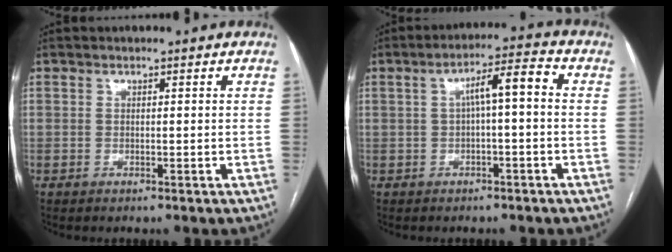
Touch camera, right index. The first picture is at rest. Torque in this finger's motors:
{"motor_torque": [0.54, -0.11, 0.32, 0.04]}